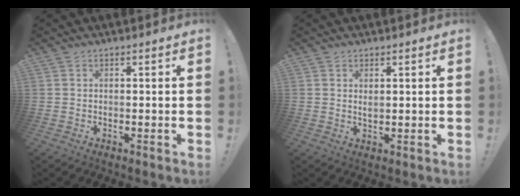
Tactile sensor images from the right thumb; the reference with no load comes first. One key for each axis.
{"total": 1.6, "fx": 0.9, "fy": 0.8, "fz": 1.1, "tx": -0.012, "ty": -0.003, "tz": 0.014}